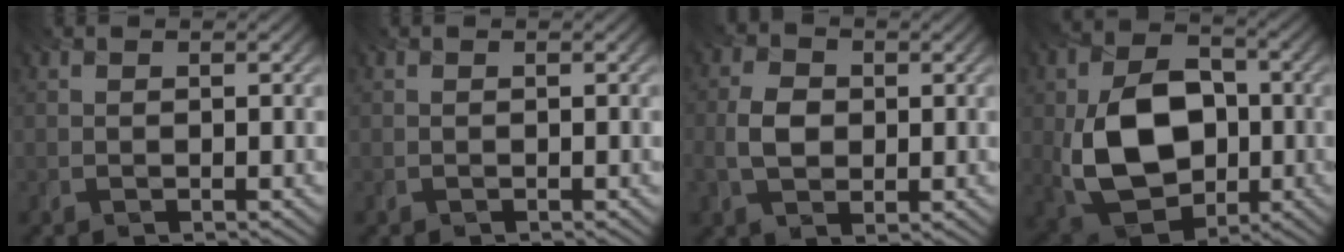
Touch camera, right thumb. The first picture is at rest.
{"total": 0.0}
{"total": 4.1, "force": [0.1, 3.0, 2.9], "torque": [-0.063, 0.003, -0.004]}
{"total": 12.9, "force": [-1.2, 9.3, 8.9], "torque": [-0.179, -0.010, -0.022]}